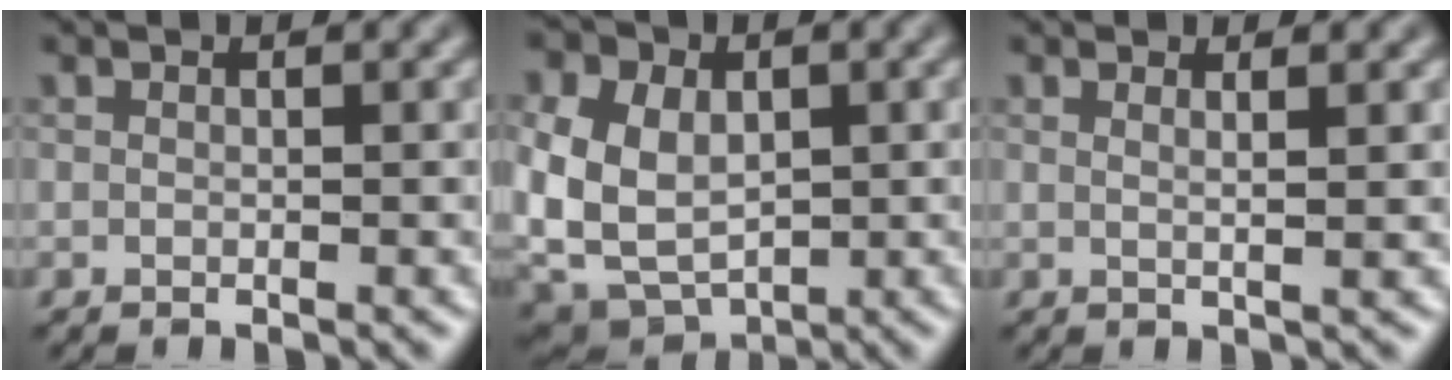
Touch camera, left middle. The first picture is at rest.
{"total": 10.6, "force": [0.6, 8.0, 6.8], "torque": [-0.136, -0.008, 0.004]}
{"total": 2.3, "force": [1.1, 1.0, 1.8], "torque": [-0.021, -0.005, -0.006]}